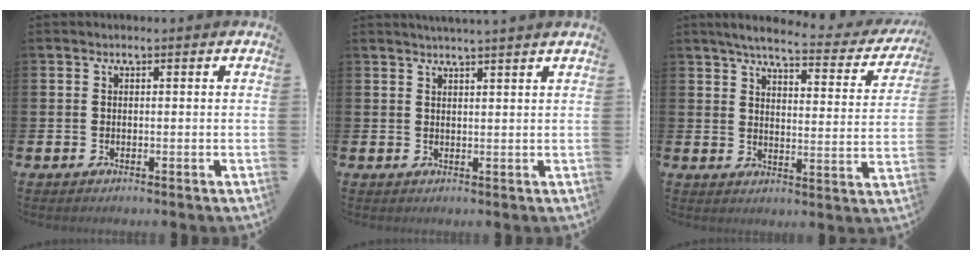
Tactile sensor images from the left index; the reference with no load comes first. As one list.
[{"total": 2.1, "force": [2.0, -0.6, 0.1], "torque": [-0.008, -0.008, 0.038]}, {"total": 5.1, "force": [4.5, 0.8, 2.3], "torque": [-0.053, -0.034, 0.069]}]